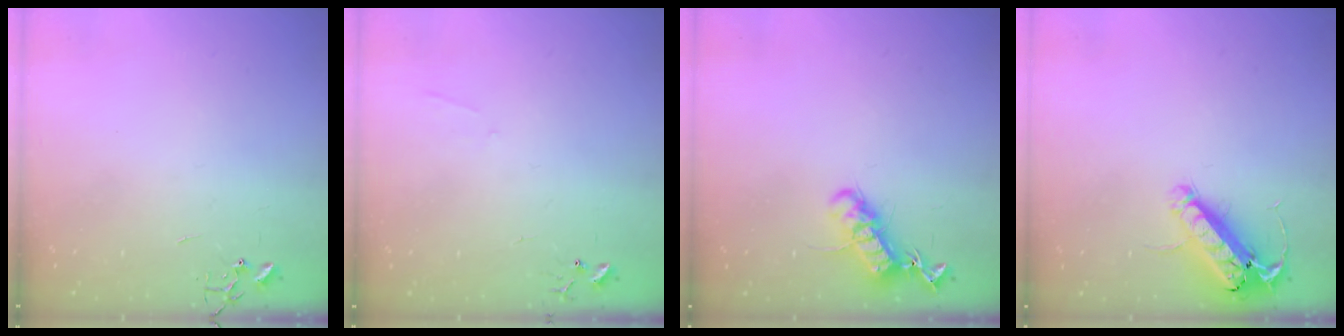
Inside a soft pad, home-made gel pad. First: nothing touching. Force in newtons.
{"total": 3.8, "press": 3.7, "slide": 0.6}
{"total": 13.3, "press": 13.3, "slide": 0.9}
{"total": 14.7, "press": 14.4, "slide": 2.7}